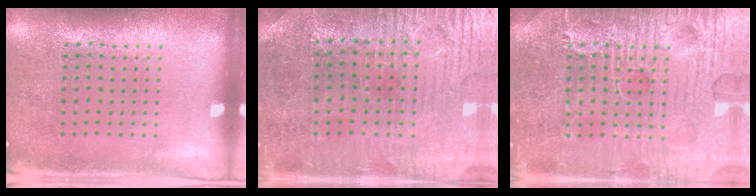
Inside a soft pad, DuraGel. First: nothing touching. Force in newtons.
{"total": 1.7, "press": 1.7, "slide": 0.5}
{"total": 7.8, "press": 7.8, "slide": 0.8}